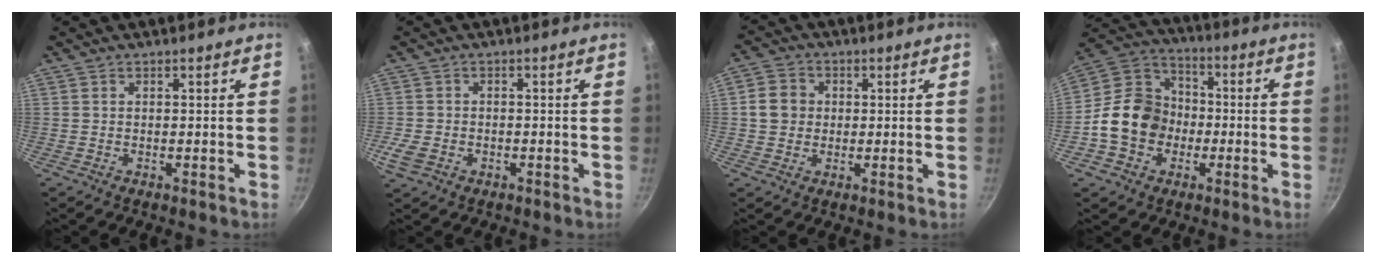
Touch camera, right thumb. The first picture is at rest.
{"total": 4.5, "force": [-1.5, 3.3, 2.6], "torque": [-0.057, 0.003, -0.026]}
{"total": 5.7, "force": [0.4, 5.1, 2.4], "torque": [-0.023, 0.007, -0.004]}
{"total": 14.6, "force": [-2.8, 12.2, 7.5], "torque": [-0.102, 0.042, -0.066]}